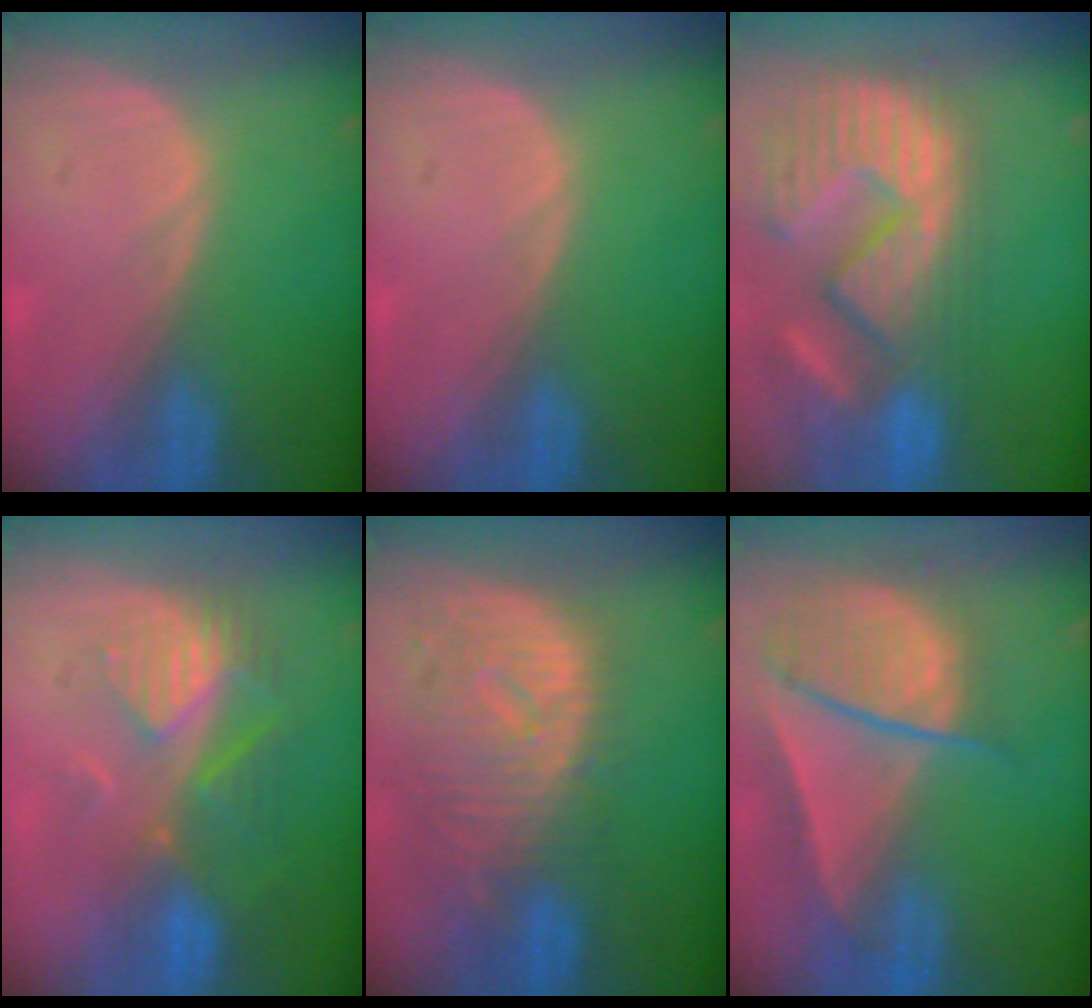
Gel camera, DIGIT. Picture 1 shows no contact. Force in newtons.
{"total": 0.0}
{"total": 14.7, "press": 12.3, "slide": 8.1}
{"total": 8.8, "press": 8.0, "slide": 3.8}
{"total": 11.0, "press": 9.8, "slide": 5.0}
{"total": 9.6, "press": 8.2, "slide": 4.9}